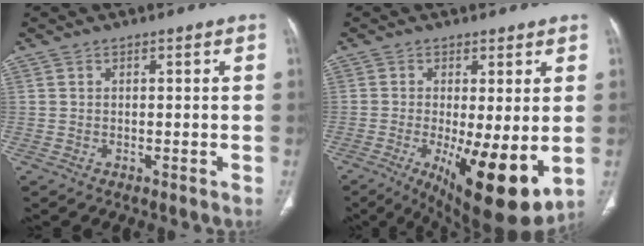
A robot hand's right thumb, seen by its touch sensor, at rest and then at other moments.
{"total": 14.0, "force": [-3.0, 4.1, 13.1], "torque": [-0.190, -0.030, -0.030]}